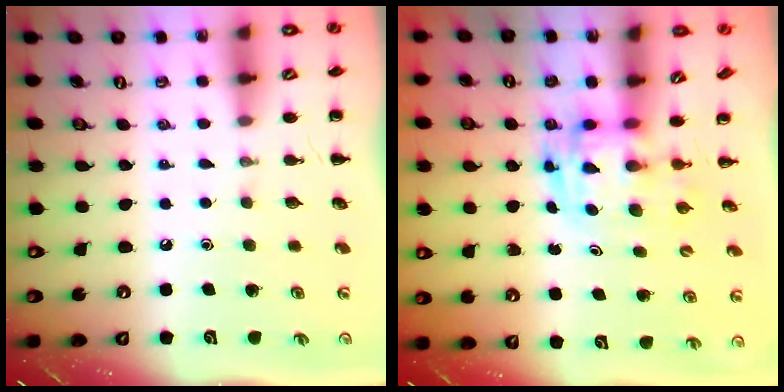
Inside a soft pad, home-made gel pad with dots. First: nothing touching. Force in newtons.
{"total": 2.8, "press": 2.7, "slide": 0.5}